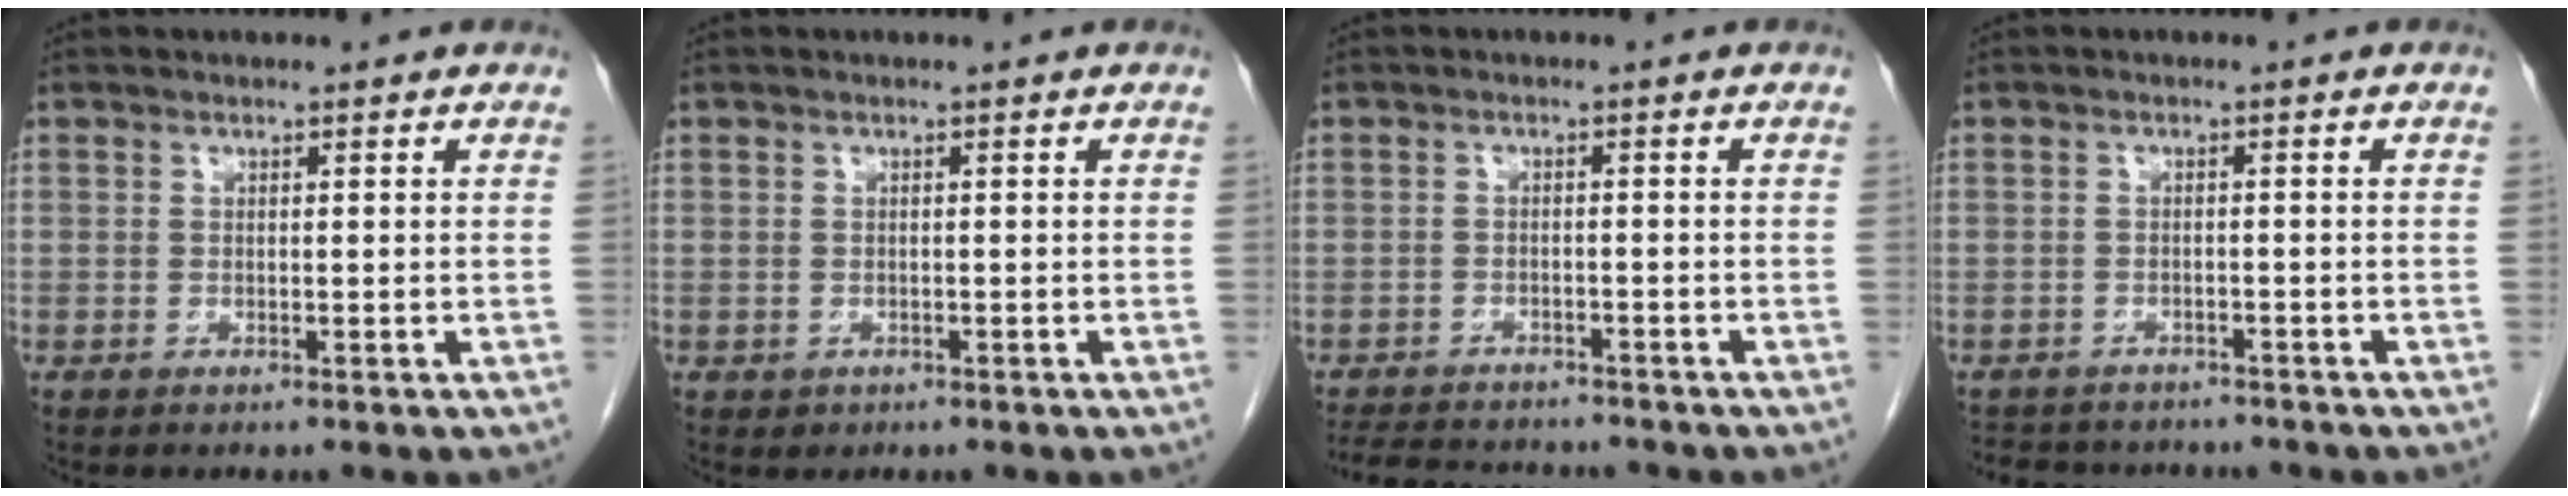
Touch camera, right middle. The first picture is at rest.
{"total": 0.8, "force": [-0.3, 0.7, 0.1], "torque": [-0.005, 0.002, 0.000]}
{"total": 10.6, "force": [-9.5, 3.0, 3.5], "torque": [-0.069, -0.001, -0.131]}
{"total": 7.8, "force": [-7.1, 2.9, 1.7], "torque": [-0.028, 0.006, -0.091]}